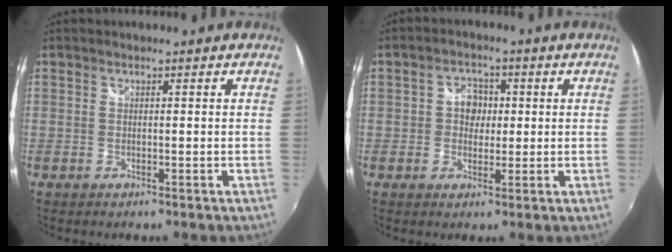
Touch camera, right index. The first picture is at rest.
{"total": 4.2, "force": [0.2, 3.7, 2.0], "torque": [-0.029, 0.012, 0.001]}